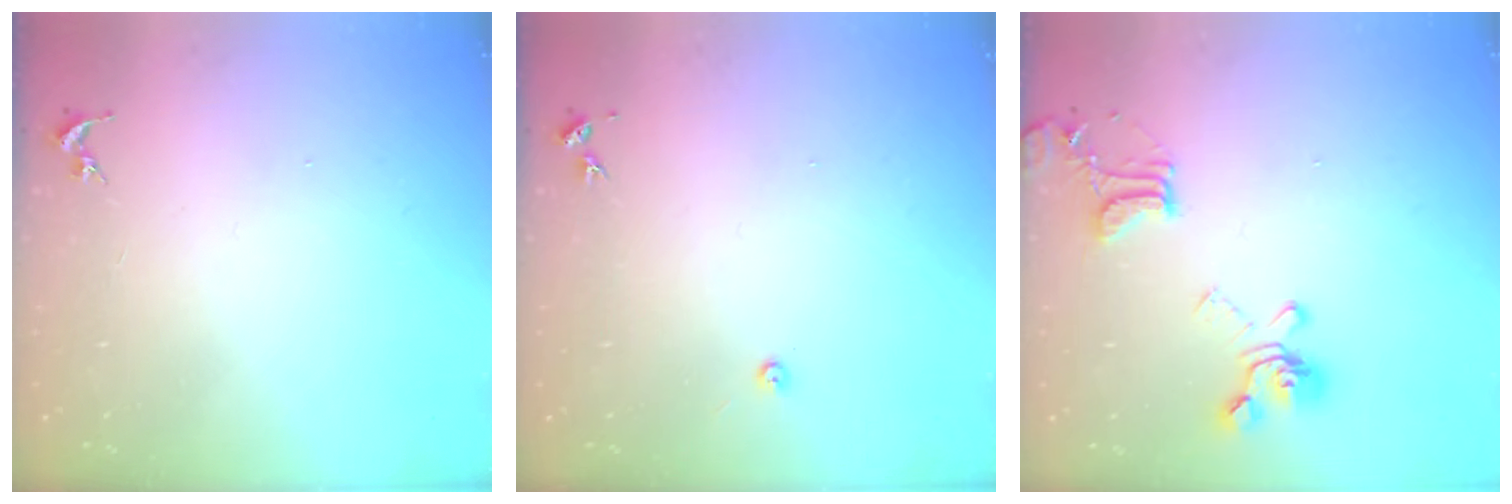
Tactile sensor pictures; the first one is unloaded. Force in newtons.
{"total": 3.0, "press": 3.0, "slide": 0.4}
{"total": 17.3, "press": 17.2, "slide": 1.8}